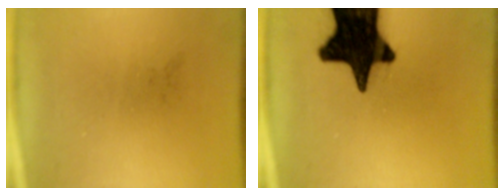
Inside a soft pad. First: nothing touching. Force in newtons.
{"total": 19.9}